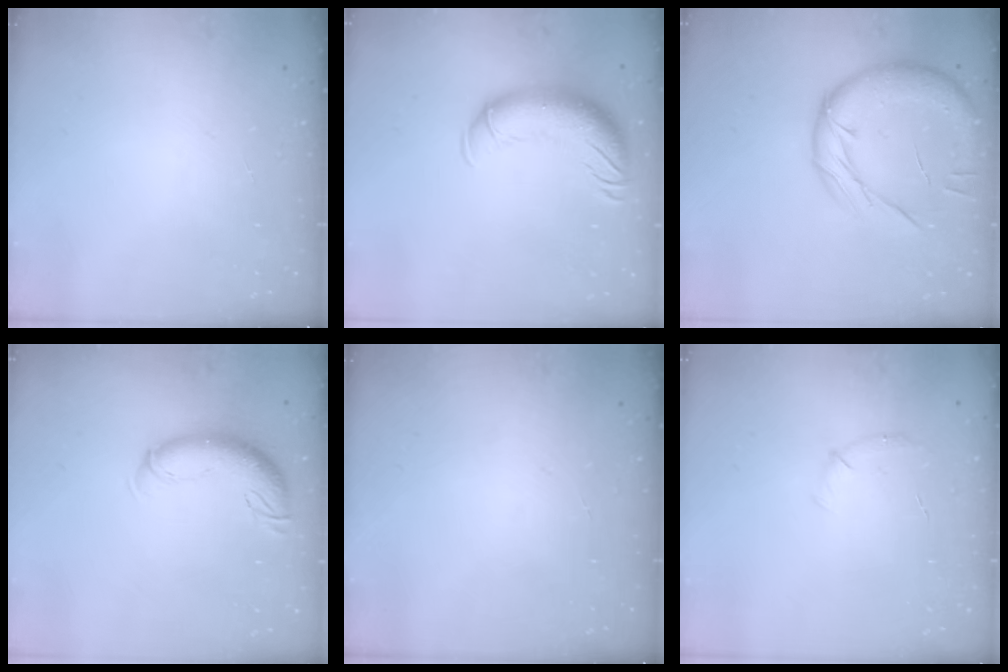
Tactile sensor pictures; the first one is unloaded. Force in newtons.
{"total": 14.0, "press": 13.6, "slide": 3.3}
{"total": 15.2, "press": 15.1, "slide": 1.7}
{"total": 10.2, "press": 10.0, "slide": 2.3}
{"total": 0.0}
{"total": 5.5, "press": 5.2, "slide": 1.6}